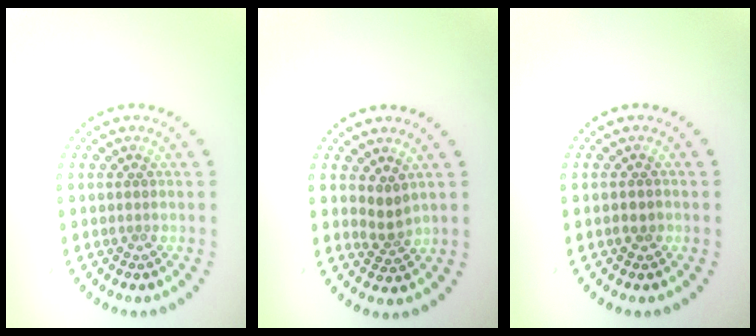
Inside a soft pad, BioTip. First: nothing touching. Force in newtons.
{"total": 2.1, "press": 1.4, "slide": 1.5}
{"total": 1.0, "press": 1.0, "slide": 0.1}